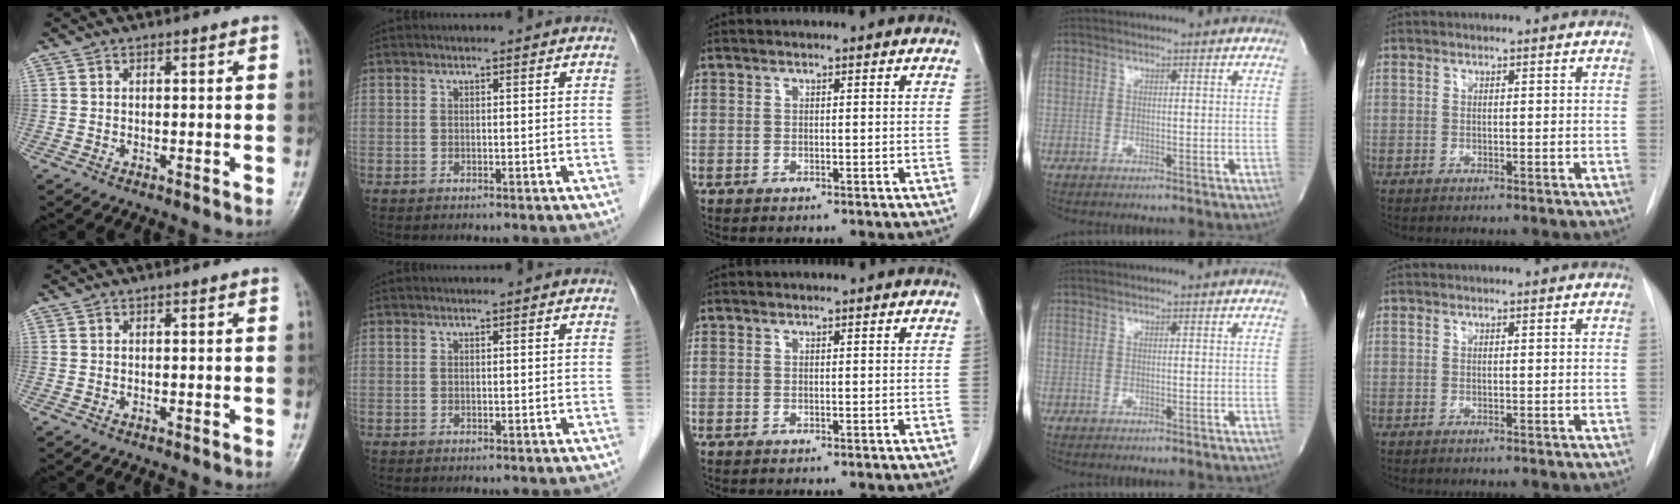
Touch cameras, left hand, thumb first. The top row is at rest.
{}